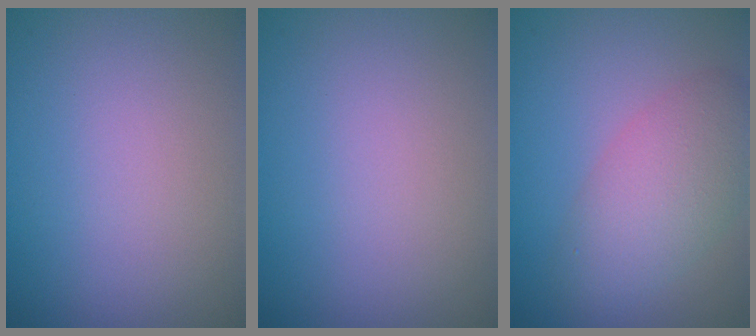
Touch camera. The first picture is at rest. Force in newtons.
{"total": 0.0}
{"total": 5.0, "press": 5.0, "slide": 0.2}